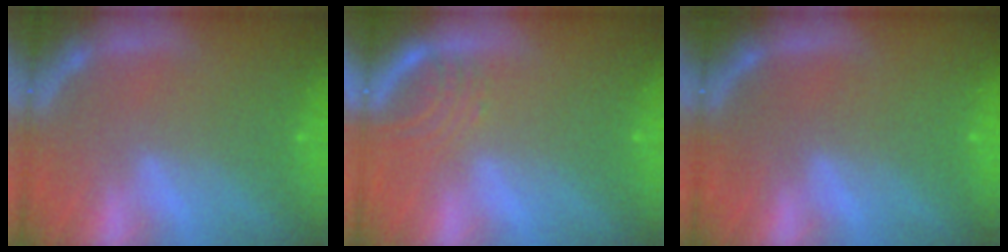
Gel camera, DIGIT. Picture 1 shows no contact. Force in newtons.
{"total": 3.0}
{"total": 0.0}